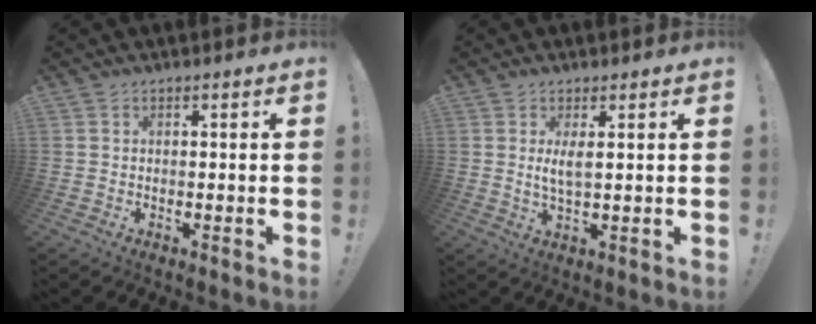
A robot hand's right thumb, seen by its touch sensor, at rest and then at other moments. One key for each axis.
{"total": 4.0, "fx": 1.1, "fy": 0.8, "fz": 3.7, "tx": -0.066, "ty": -0.007, "tz": 0.018}